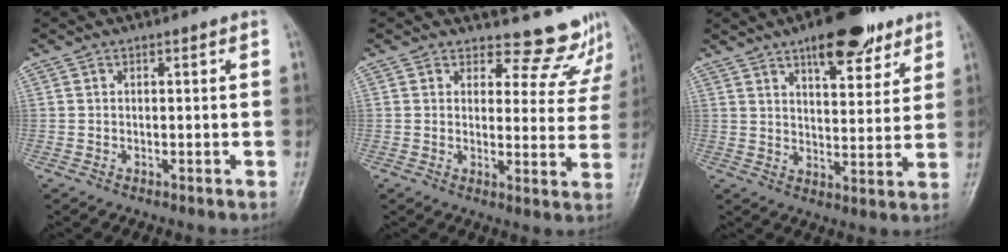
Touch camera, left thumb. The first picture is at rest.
{"total": 8.8, "force": [8.3, 2.8, -0.5], "torque": [0.046, -0.077, 0.083]}
{"total": 12.6, "force": [8.0, 5.1, 8.3], "torque": [-0.083, -0.036, 0.117]}